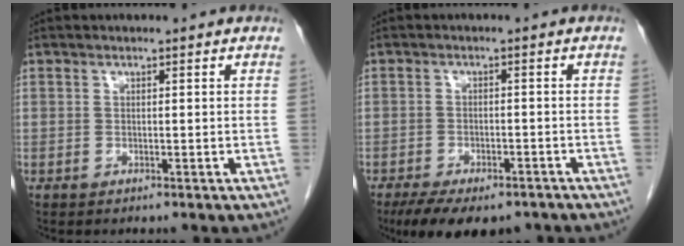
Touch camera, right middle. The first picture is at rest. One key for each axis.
{"total": 12.1, "fx": -9.2, "fy": 4.9, "fz": 6.1, "tx": -0.101, "ty": -0.008, "tz": -0.128}